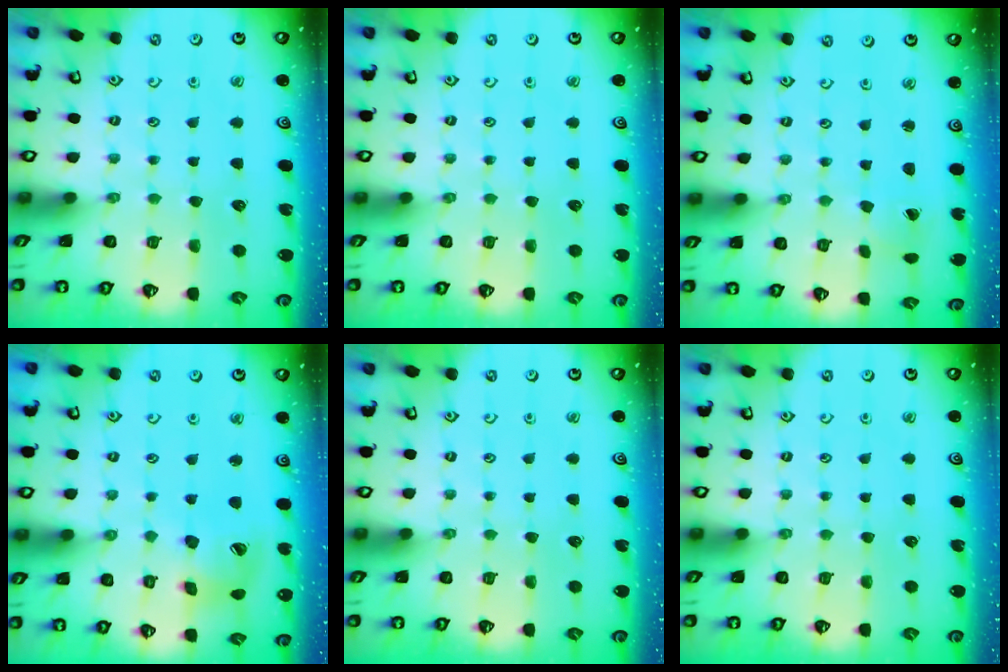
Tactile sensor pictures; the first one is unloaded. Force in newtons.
{"total": 0.0}
{"total": 0.7, "press": 0.7, "slide": 0.1}
{"total": 14.9, "press": 14.7, "slide": 2.3}
{"total": 0.0}
{"total": 0.0}